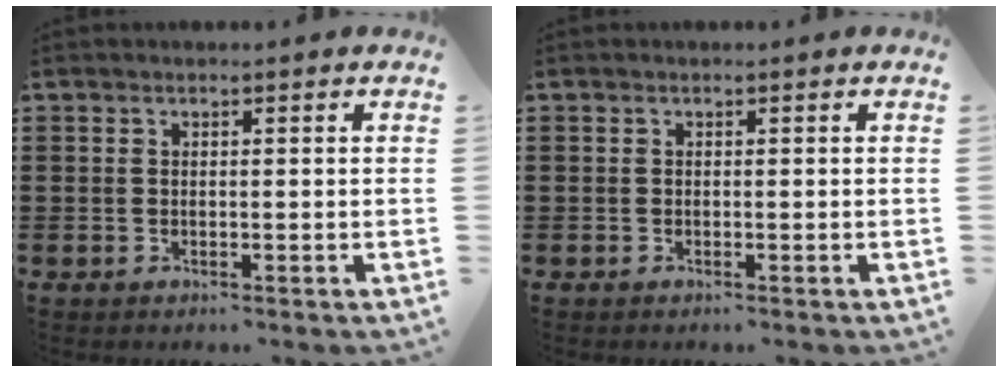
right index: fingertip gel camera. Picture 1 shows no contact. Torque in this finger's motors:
{"motor_torque": [0.28, 0.43, 0.04, 0.01]}